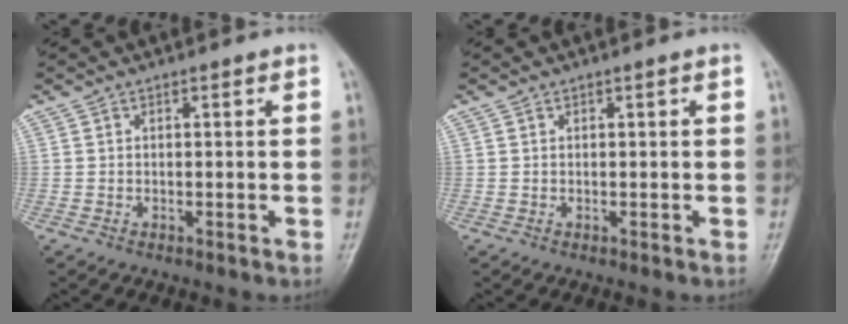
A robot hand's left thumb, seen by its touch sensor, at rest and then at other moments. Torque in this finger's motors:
{"motor_torque": [0.00, 0.00, -0.05, -0.05, 0.00]}